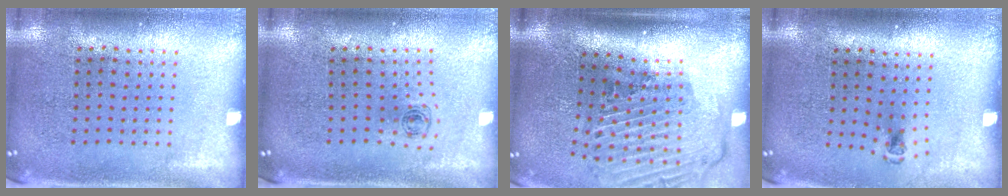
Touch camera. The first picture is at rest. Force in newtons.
{"total": 0.5, "press": 0.3, "slide": 0.4}
{"total": 2.9, "press": 2.0, "slide": 2.2}
{"total": 0.5, "press": 0.4, "slide": 0.4}